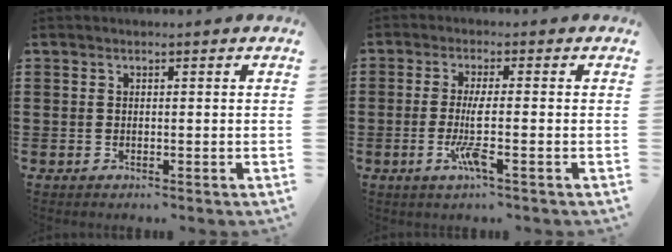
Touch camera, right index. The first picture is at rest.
{"total": 5.1, "force": [-1.4, 0.3, 4.9], "torque": [-0.112, -0.019, -0.034]}